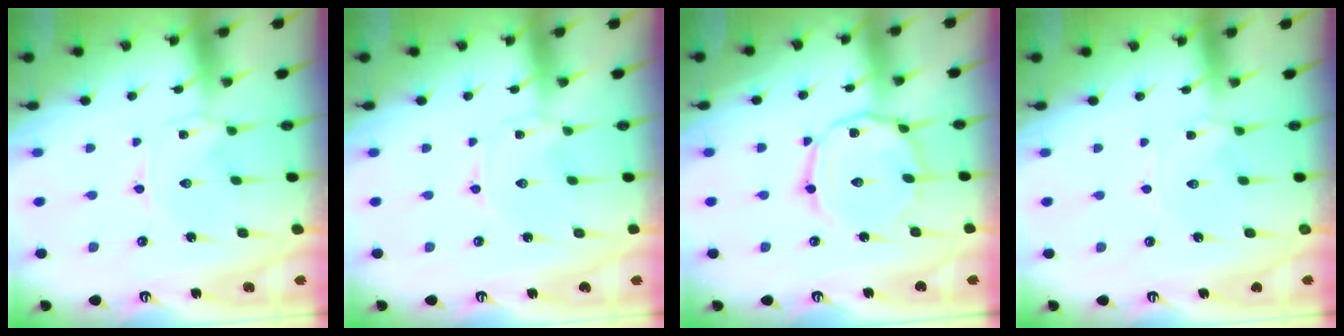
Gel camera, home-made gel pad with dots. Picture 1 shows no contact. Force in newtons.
{"total": 0.0}
{"total": 10.5, "press": 10.5, "slide": 0.6}
{"total": 1.8, "press": 1.7, "slide": 0.3}